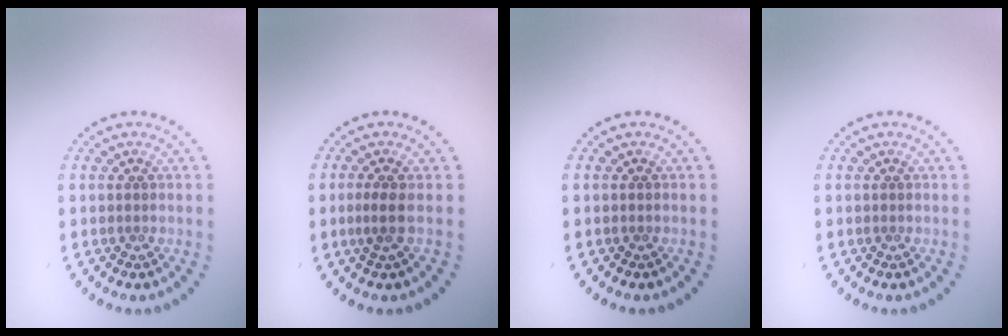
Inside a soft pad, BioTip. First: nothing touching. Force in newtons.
{"total": 1.5, "press": 1.2, "slide": 1.0}
{"total": 0.0}
{"total": 0.0}